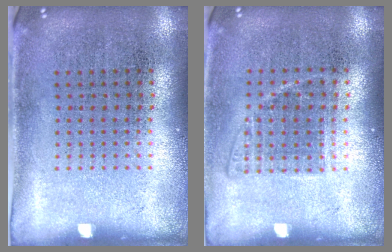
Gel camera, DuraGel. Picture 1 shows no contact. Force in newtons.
{"total": 1.0, "press": 0.9, "slide": 0.4}